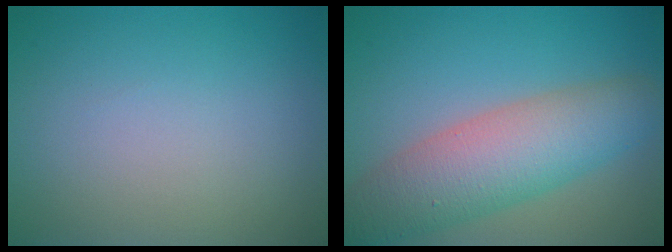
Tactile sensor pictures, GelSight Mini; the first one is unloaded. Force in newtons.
{"total": 7.4, "press": 7.4, "slide": 0.3}